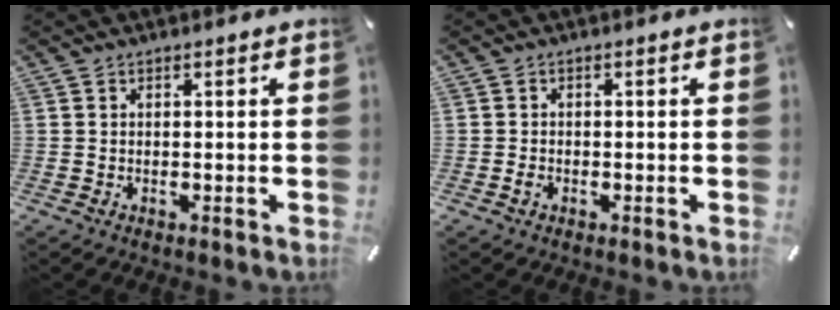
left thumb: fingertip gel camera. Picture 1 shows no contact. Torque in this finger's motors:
{"motor_torque": [-0.42, 0.72, -1.12, 1.02, -0.14]}